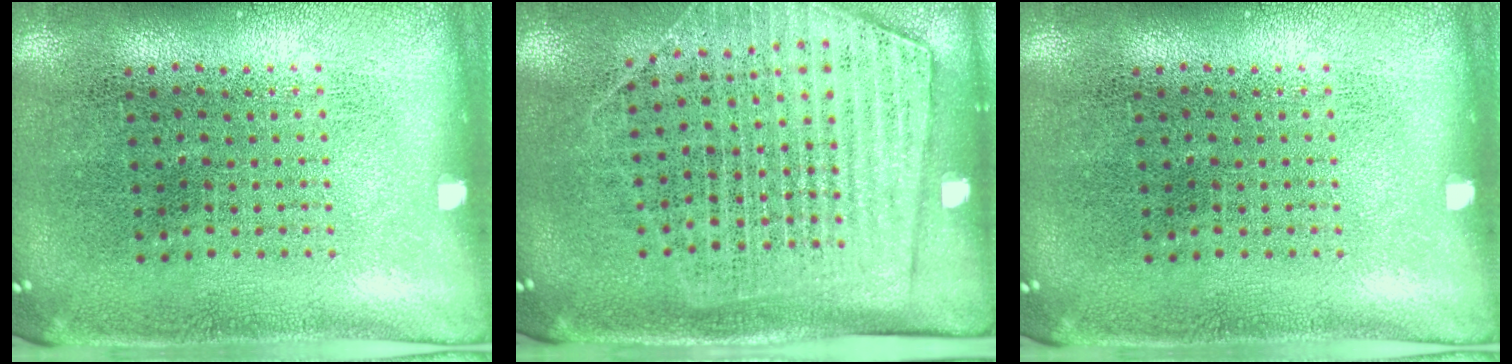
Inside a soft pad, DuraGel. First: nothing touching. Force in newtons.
{"total": 1.8, "press": 1.5, "slide": 1.0}
{"total": 0.0}